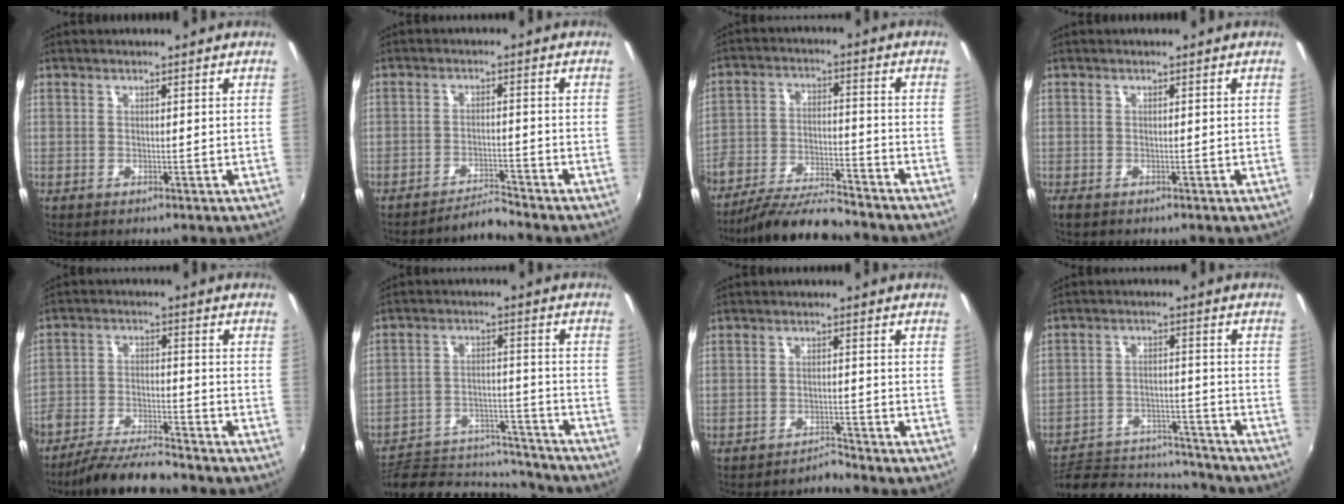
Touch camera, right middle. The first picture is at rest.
{"total": 3.7, "force": [-3.6, -0.9, -0.2], "torque": [-0.011, 0.004, -0.062]}
{"total": 13.9, "force": [-12.0, 2.6, 6.4], "torque": [-0.139, -0.024, -0.209]}
{"total": 1.2, "force": [-0.9, 0.6, 0.5], "torque": [-0.013, -0.004, -0.016]}
{"total": 11.6, "force": [-10.2, 1.8, 5.2], "torque": [-0.120, -0.019, -0.182]}
{"total": 20.3, "force": [-18.7, 5.7, 5.6], "torque": [-0.116, 0.014, -0.261]}
{"total": 2.6, "force": [-2.6, -0.4, -0.4], "torque": [-0.003, 0.001, -0.044]}
{"total": 16.9, "force": [-15.5, 4.8, 4.6], "torque": [-0.096, 0.012, -0.220]}